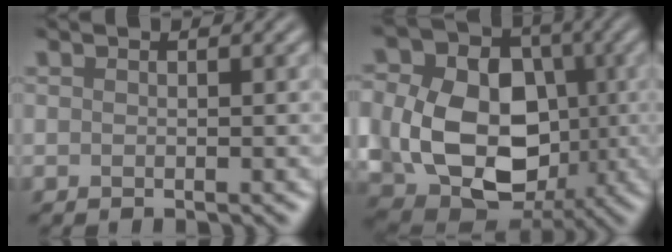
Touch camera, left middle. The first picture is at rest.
{"total": 12.0, "force": [-1.2, 9.2, 7.6], "torque": [-0.147, -0.015, -0.017]}